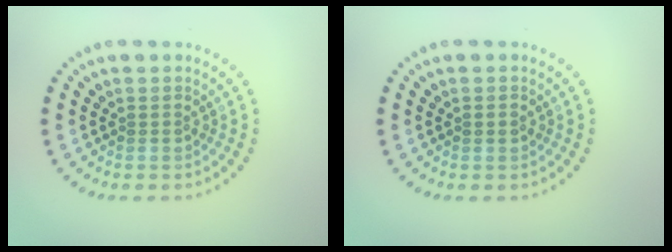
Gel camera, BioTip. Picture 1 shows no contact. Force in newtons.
{"total": 0.9, "press": 0.9, "slide": 0.1}